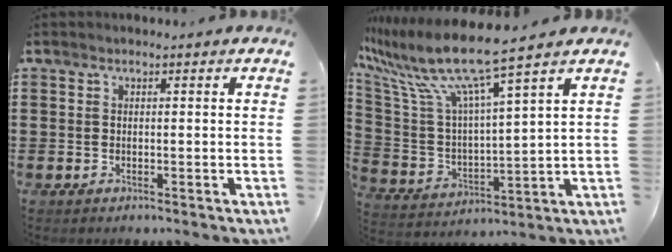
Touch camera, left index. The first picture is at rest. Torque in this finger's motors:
{"motor_torque": [2.14, 0.00, 1.00, 0.21]}